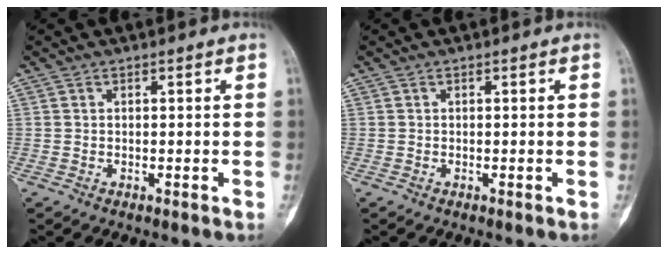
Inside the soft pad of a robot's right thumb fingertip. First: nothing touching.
{"total": 0.0}